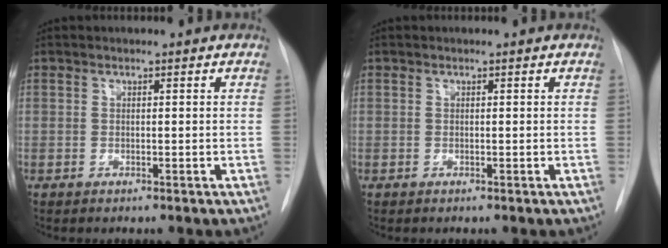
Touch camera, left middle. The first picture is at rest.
{"total": 0.0}